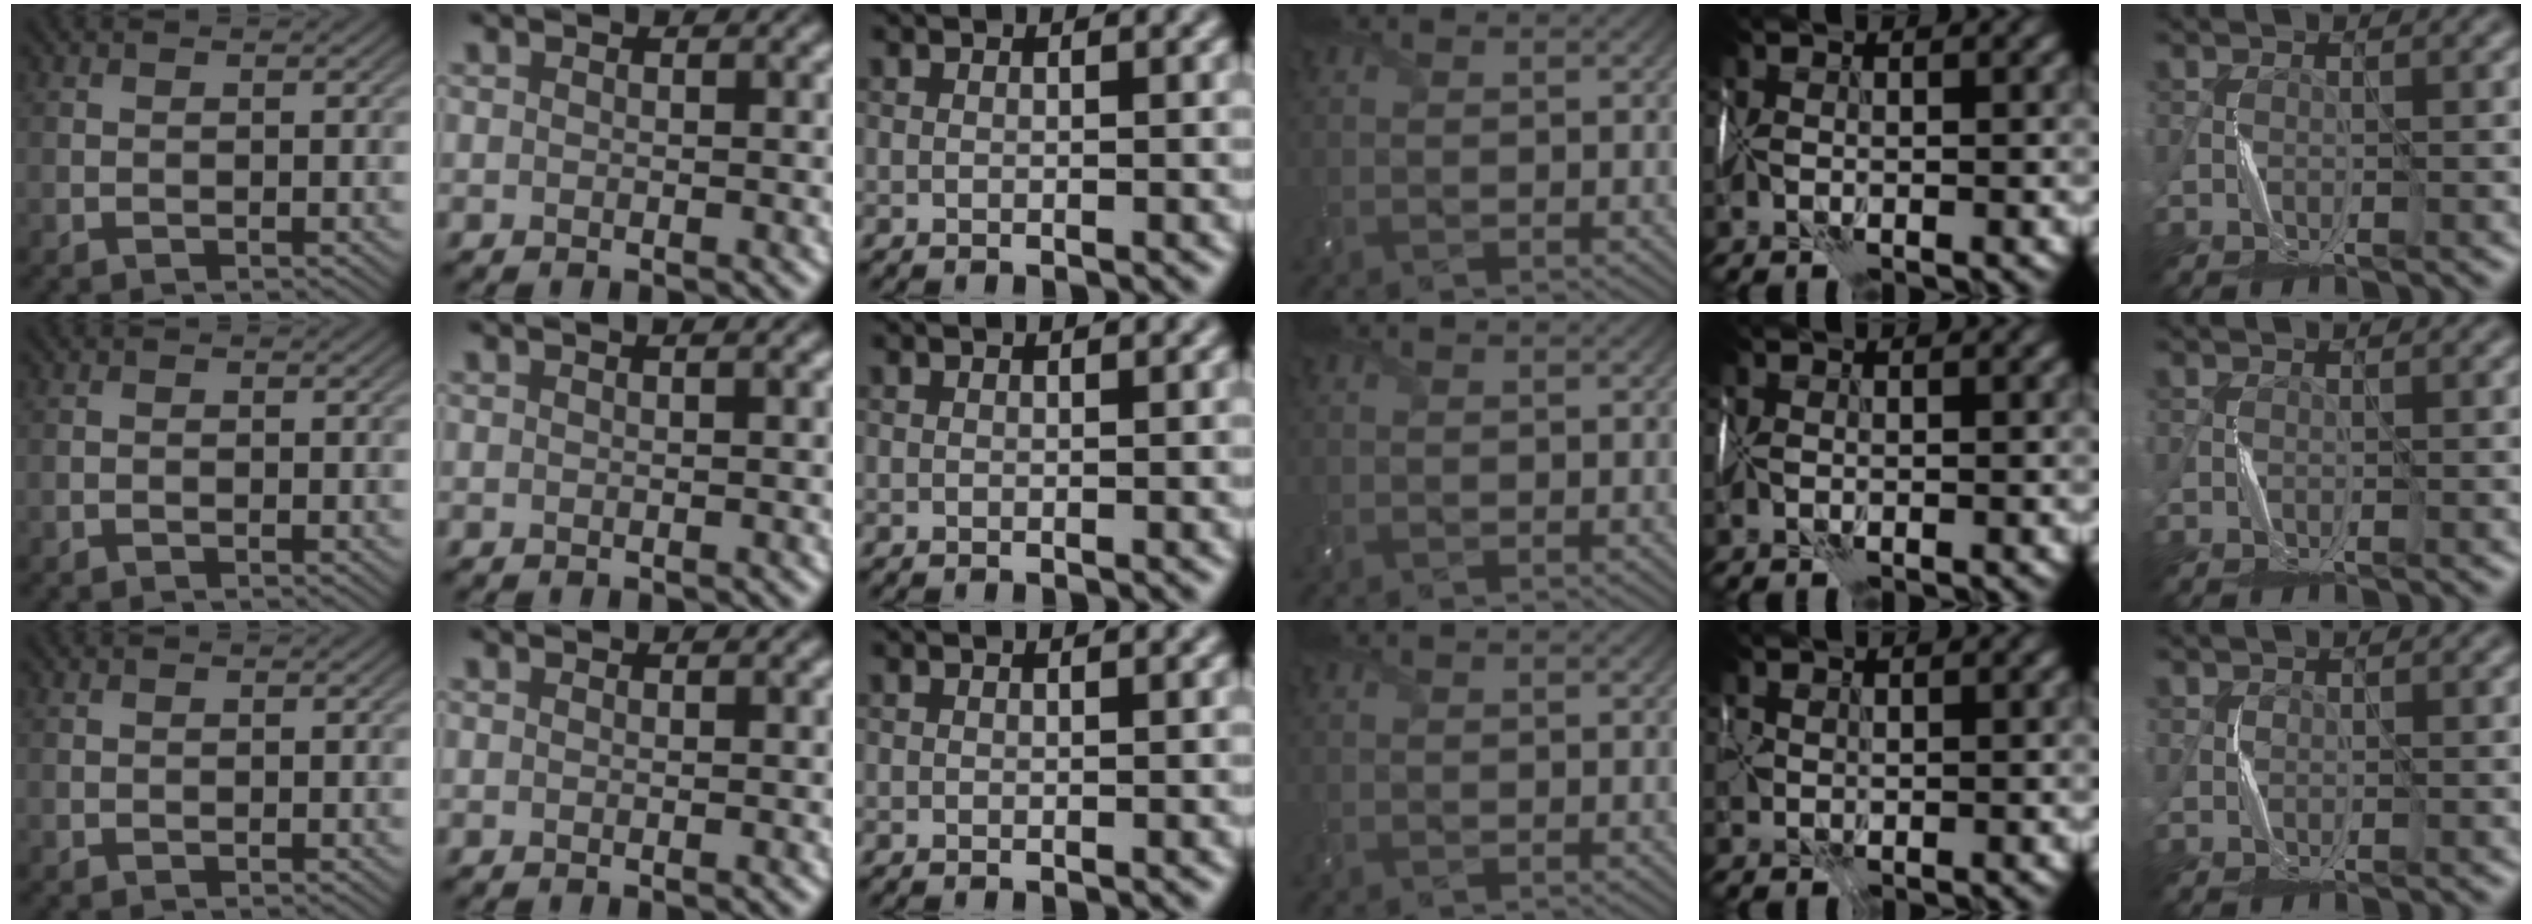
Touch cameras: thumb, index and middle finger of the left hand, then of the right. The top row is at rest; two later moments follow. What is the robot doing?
{"motion": "wrap", "object": "scarf"}